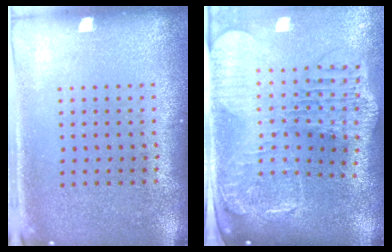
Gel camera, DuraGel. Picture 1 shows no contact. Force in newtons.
{"total": 2.7, "press": 2.3, "slide": 1.4}